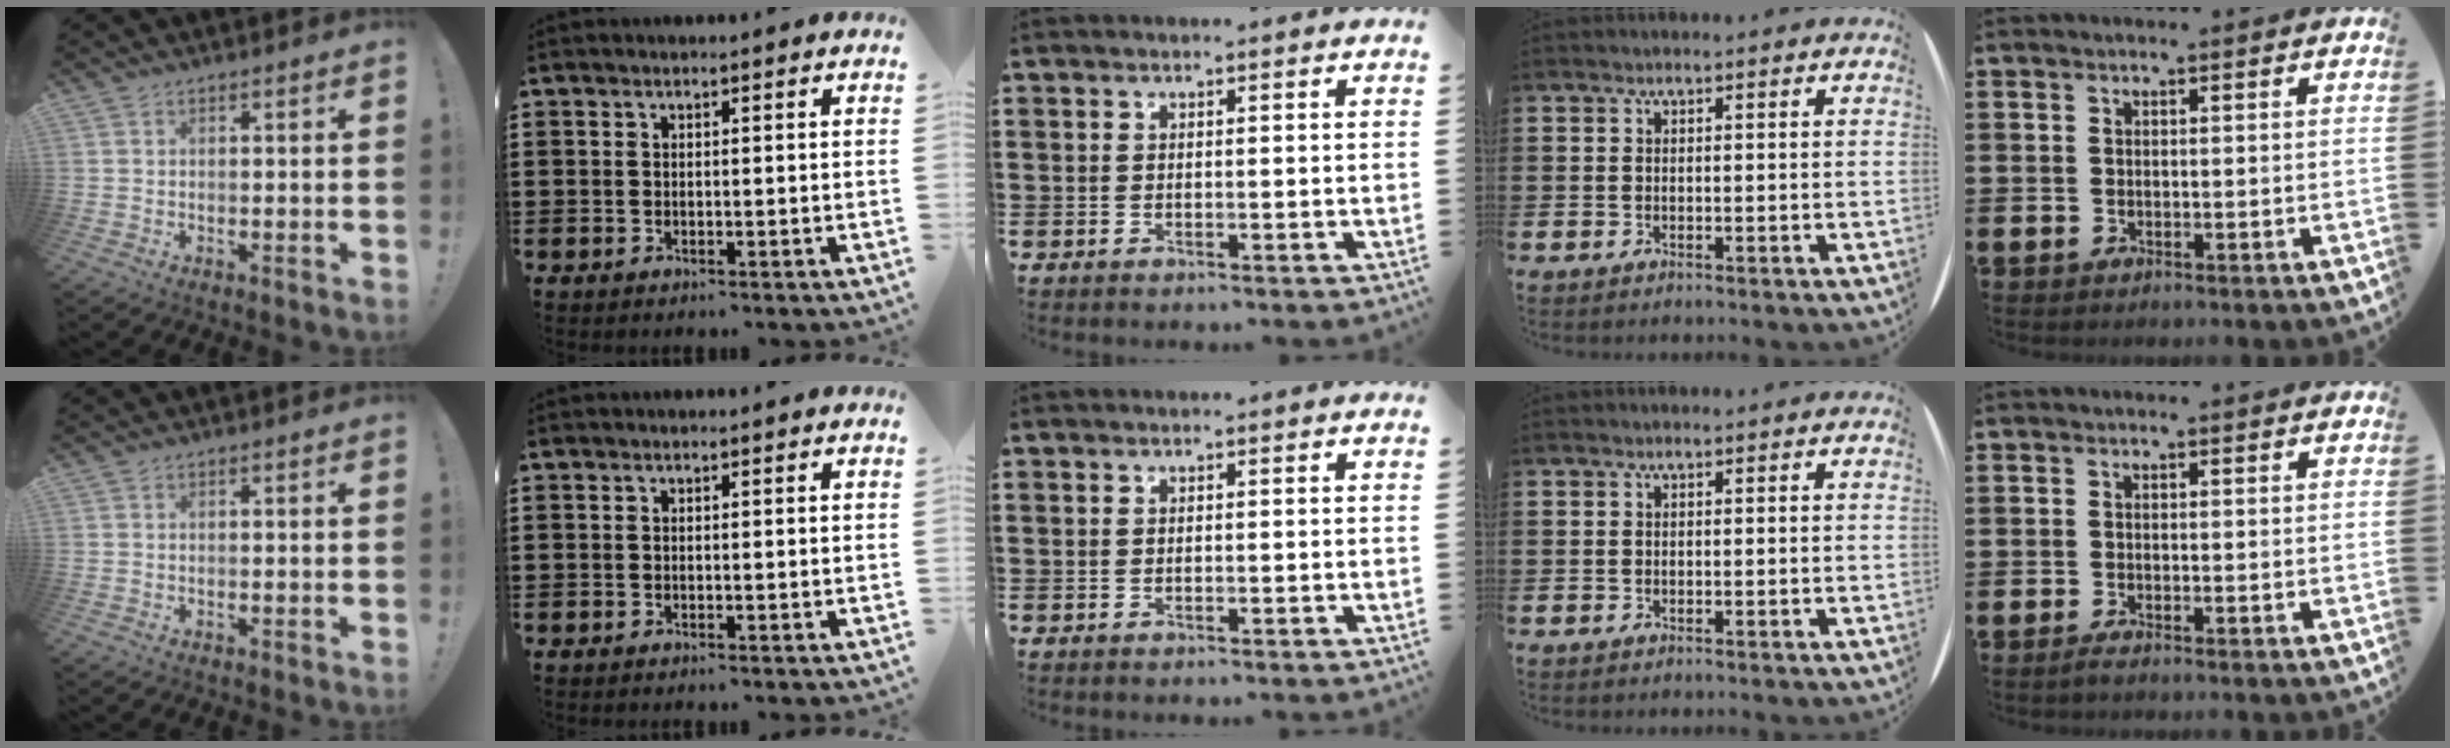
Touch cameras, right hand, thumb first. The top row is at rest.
{"little": {"total": 0.8, "force": [-0.6, 0.1, 0.6], "torque": [-0.010, -0.003, -0.011]}}